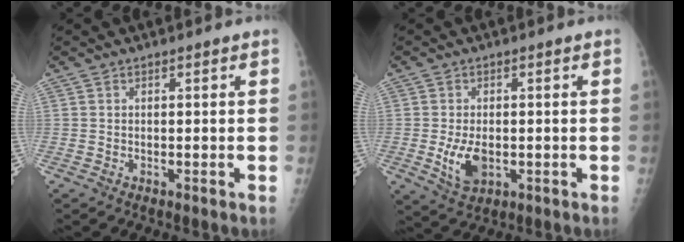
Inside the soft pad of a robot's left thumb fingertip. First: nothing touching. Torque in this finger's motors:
{"motor_torque": [0.01, 0.24, 0.64, 0.09, 0.08]}